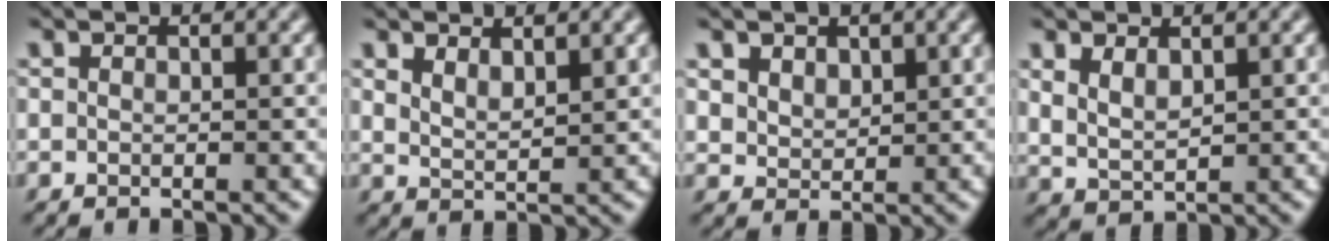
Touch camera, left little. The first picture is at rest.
{"total": 2.0, "force": [1.6, 0.5, 1.2], "torque": [-0.027, -0.003, 0.032]}
{"total": 2.3, "force": [1.4, 1.5, 0.9], "torque": [-0.032, -0.006, 0.035]}
{"total": 2.2, "force": [1.3, 1.0, 1.5], "torque": [-0.039, -0.003, 0.031]}